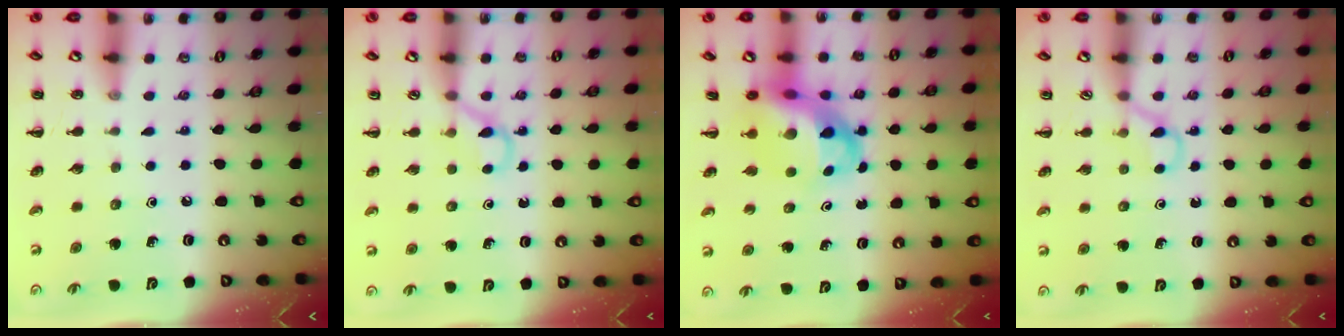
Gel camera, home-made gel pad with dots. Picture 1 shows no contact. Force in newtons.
{"total": 3.0, "press": 2.8, "slide": 1.1}
{"total": 7.8, "press": 7.5, "slide": 1.9}
{"total": 2.6, "press": 2.5, "slide": 0.9}